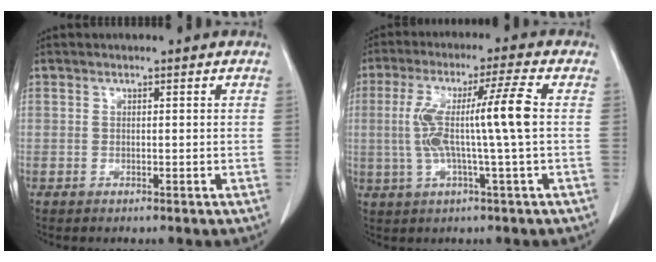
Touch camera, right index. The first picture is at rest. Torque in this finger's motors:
{"motor_torque": [0.46, 0.01, 0.31, 0.16]}